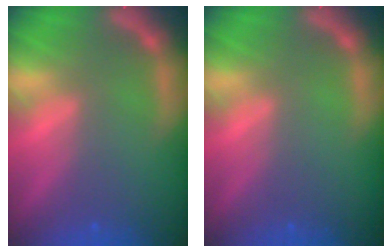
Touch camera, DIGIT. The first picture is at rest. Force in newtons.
{"total": 0.0}